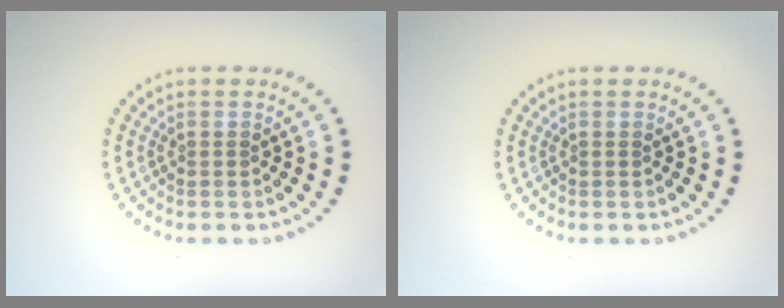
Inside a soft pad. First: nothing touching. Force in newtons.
{"total": 0.0}